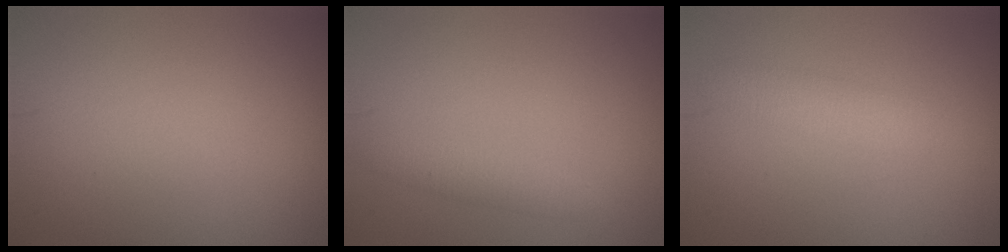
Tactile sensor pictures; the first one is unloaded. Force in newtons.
{"total": 1.4, "press": 1.4, "slide": 0.1}
{"total": 2.5, "press": 2.5, "slide": 0.2}